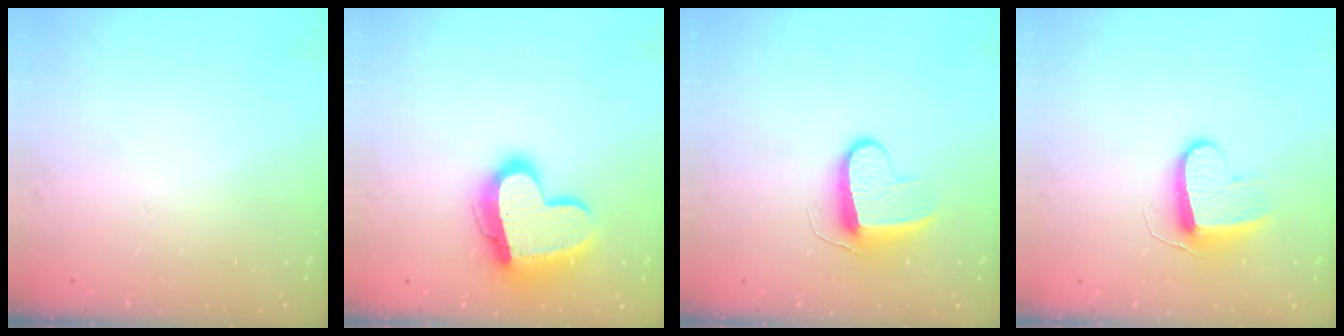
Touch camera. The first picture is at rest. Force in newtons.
{"total": 16.7, "press": 16.7, "slide": 1.1}
{"total": 9.0, "press": 9.0, "slide": 0.5}
{"total": 8.9, "press": 8.9, "slide": 0.1}